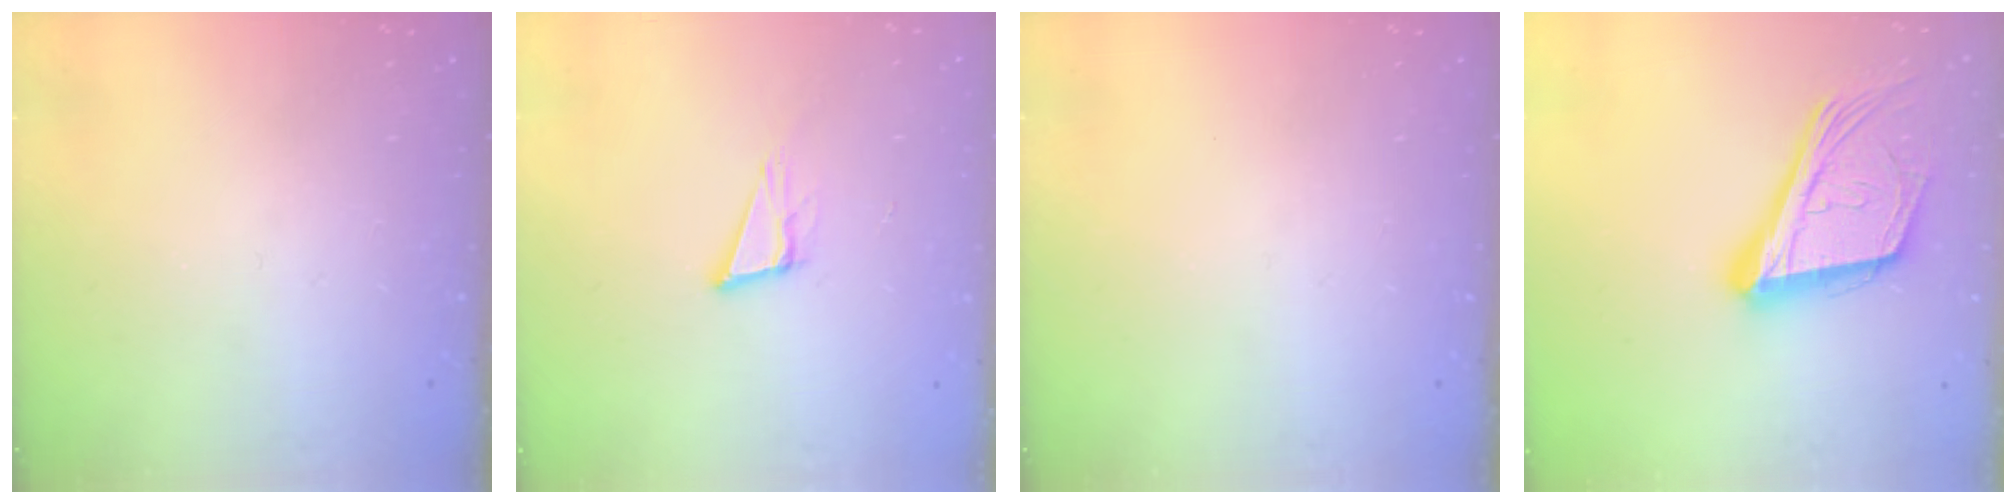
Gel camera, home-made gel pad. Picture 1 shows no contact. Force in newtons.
{"total": 7.7, "press": 7.0, "slide": 3.2}
{"total": 0.0}
{"total": 23.2, "press": 22.7, "slide": 5.0}